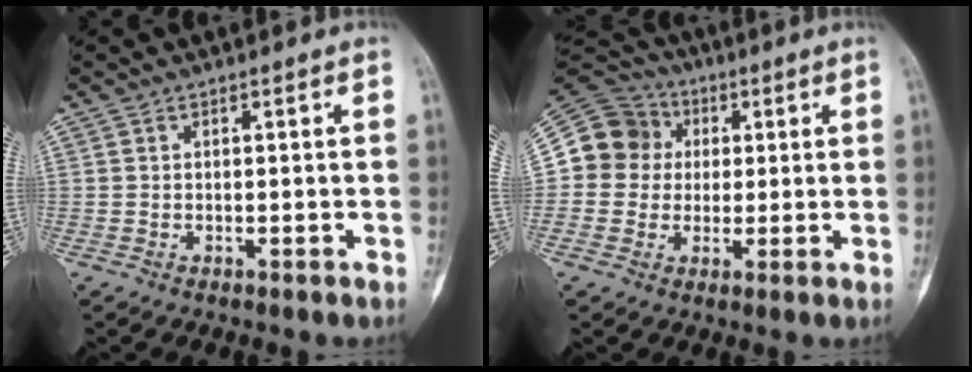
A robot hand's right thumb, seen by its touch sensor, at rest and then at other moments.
{"total": 11.9, "force": [1.2, 11.4, 3.4], "torque": [-0.040, 0.028, 0.017]}